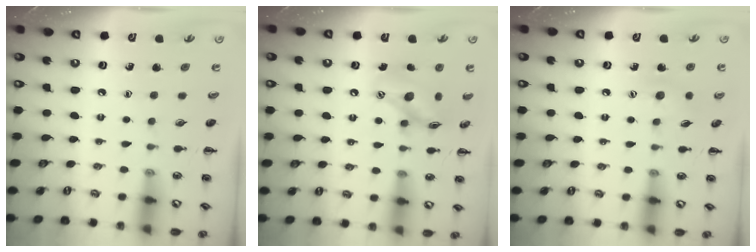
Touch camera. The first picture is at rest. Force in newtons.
{"total": 13.3, "press": 13.2, "slide": 1.7}
{"total": 6.5, "press": 6.3, "slide": 1.6}